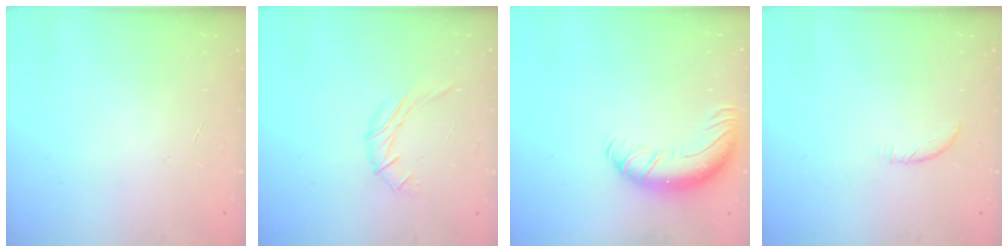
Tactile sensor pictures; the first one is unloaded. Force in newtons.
{"total": 5.6, "press": 5.6, "slide": 0.5}
{"total": 12.6, "press": 12.2, "slide": 3.0}
{"total": 4.2, "press": 4.1, "slide": 1.1}